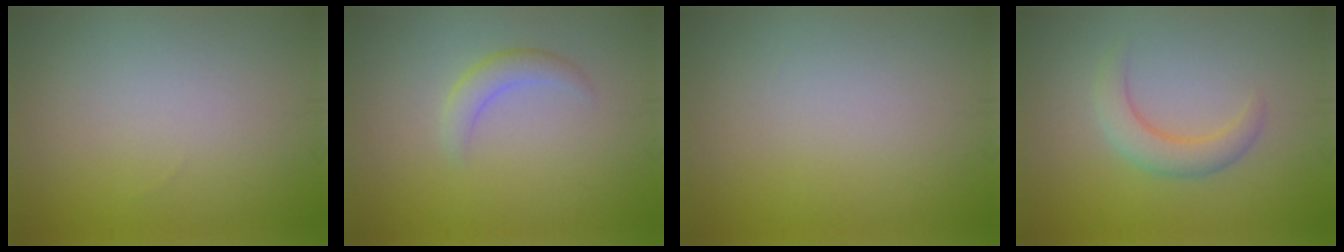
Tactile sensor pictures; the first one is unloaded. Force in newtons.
{"total": 1.9, "press": 1.9, "slide": 0.1}
{"total": 0.0}
{"total": 2.8, "press": 2.8, "slide": 0.2}